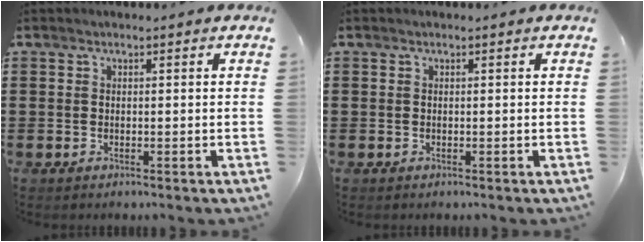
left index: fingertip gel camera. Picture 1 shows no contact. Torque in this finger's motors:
{"motor_torque": [0.00, 0.00, 0.00, -0.01]}